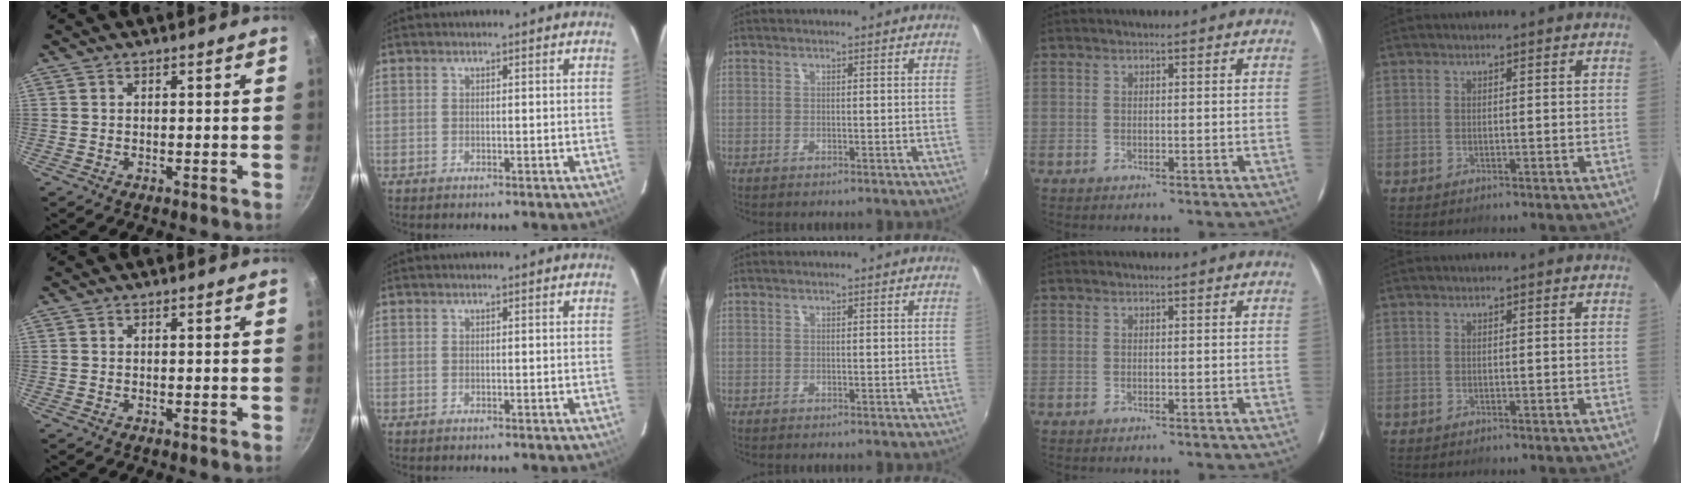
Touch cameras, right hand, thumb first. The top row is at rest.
{}